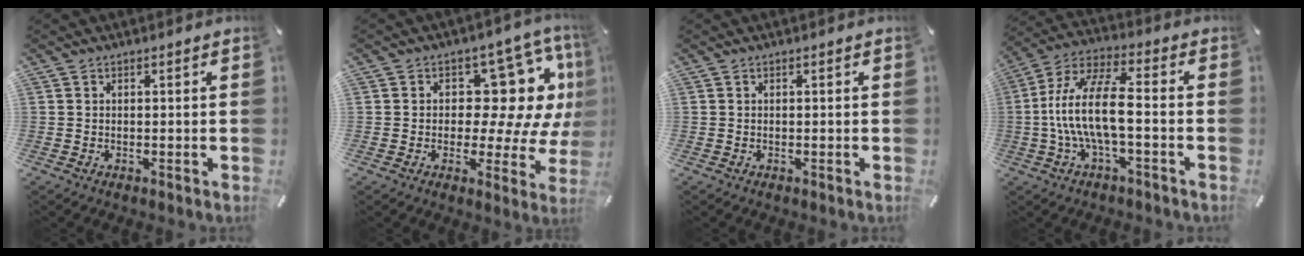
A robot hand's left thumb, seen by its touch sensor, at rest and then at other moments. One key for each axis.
{"total": 16.4, "fx": 5.4, "fy": 9.8, "fz": 11.9, "tx": -0.149, "ty": -0.043, "tz": 0.090}
{"total": 0.0}
{"total": 14.5, "fx": -2.1, "fy": 5.1, "fz": 13.4, "tx": -0.277, "ty": -0.003, "tz": -0.043}